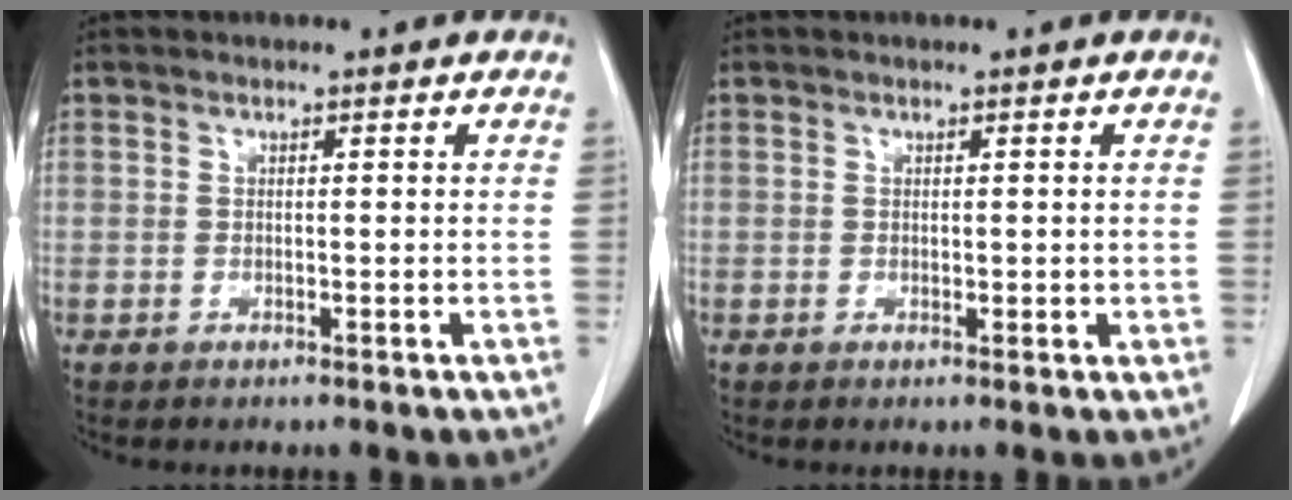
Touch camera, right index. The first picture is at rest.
{"total": 1.0, "force": [0.2, 0.7, 0.6], "torque": [-0.007, -0.002, 0.005]}